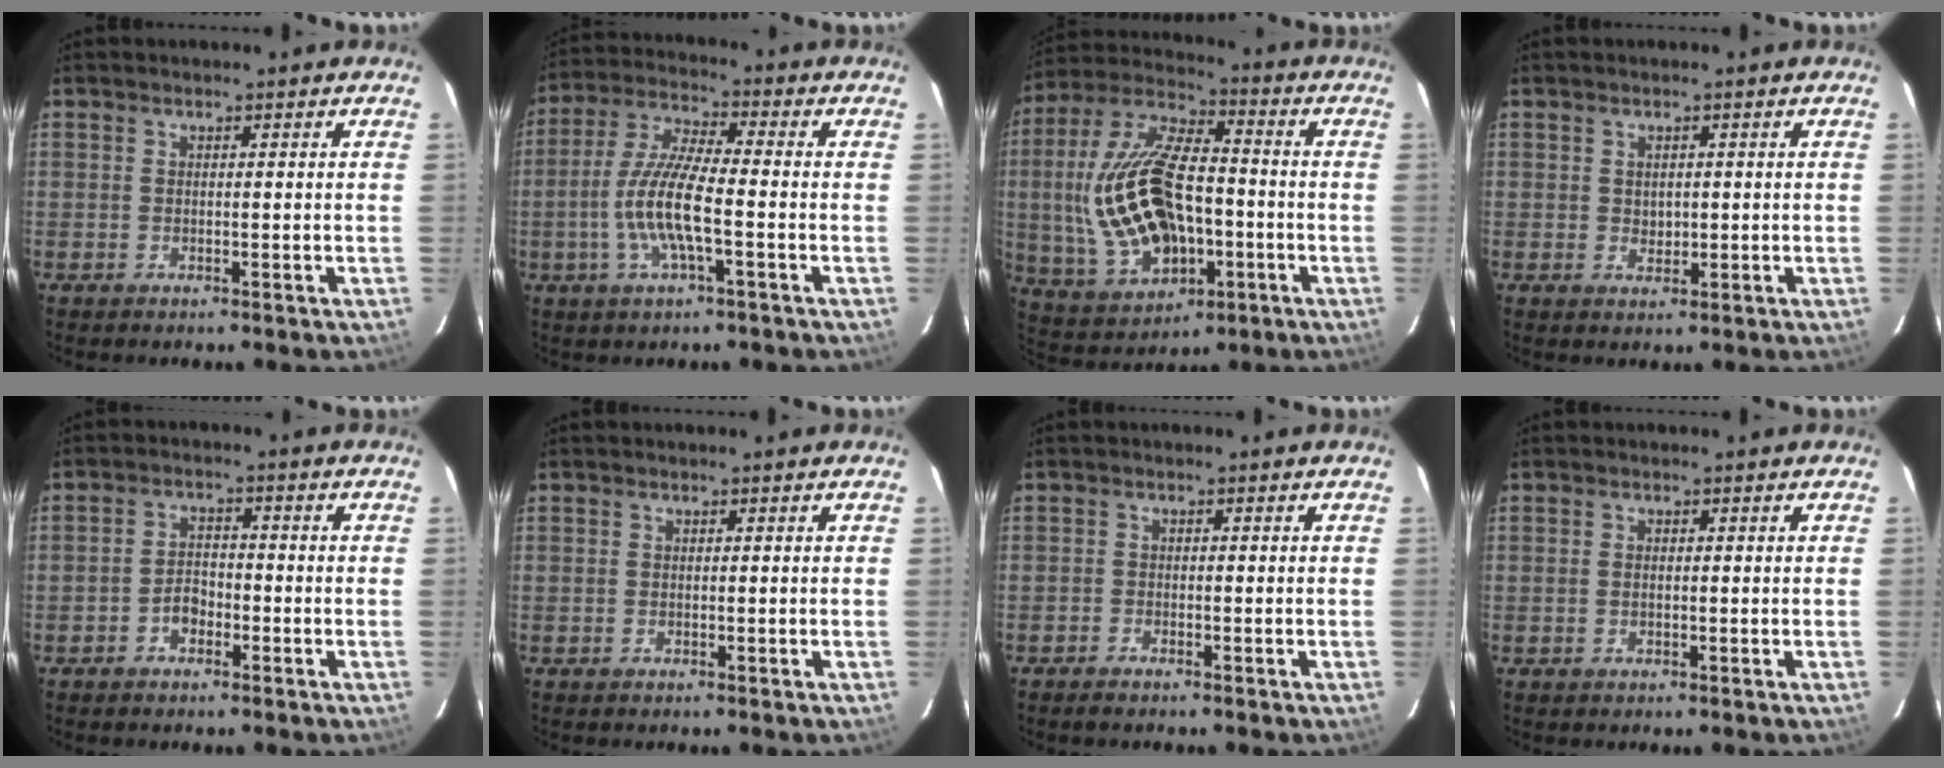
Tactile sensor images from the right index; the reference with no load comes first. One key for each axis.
{"total": 11.2, "fx": -2.9, "fy": 2.0, "fz": 10.6, "tx": -0.223, "ty": 0.000, "tz": -0.057}
{"total": 21.5, "fx": -2.4, "fy": 11.7, "fz": 17.8, "tx": -0.390, "ty": 0.005, "tz": -0.019}
{"total": 2.0, "fx": 0.2, "fy": 1.7, "fz": 1.0, "tx": -0.015, "ty": 0.002, "tz": 0.006}
{"total": 3.4, "fx": -1.9, "fy": 2.1, "fz": 1.7, "tx": -0.035, "ty": 0.009, "tz": -0.031}
{"total": 0.0}
{"total": 1.3, "fx": -1.2, "fy": 0.4, "fz": 0.2, "tx": -0.014, "ty": 0.001, "tz": -0.024}
{"total": 0.8, "fx": 0.0, "fy": 0.4, "fz": 0.7, "tx": -0.014, "ty": 0.000, "tz": -0.002}